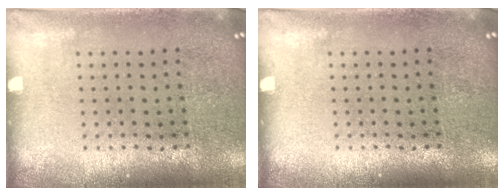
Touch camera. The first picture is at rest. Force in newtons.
{"total": 0.0}